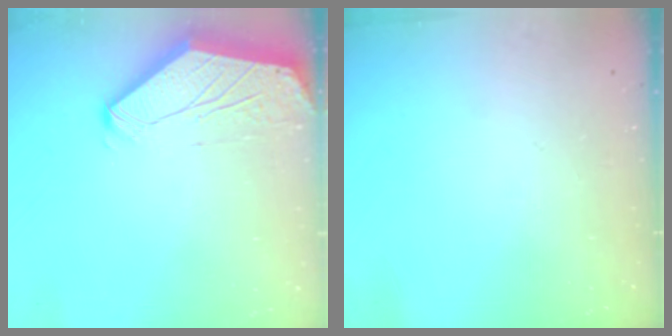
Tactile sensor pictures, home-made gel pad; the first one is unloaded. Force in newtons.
{"total": 0.0}